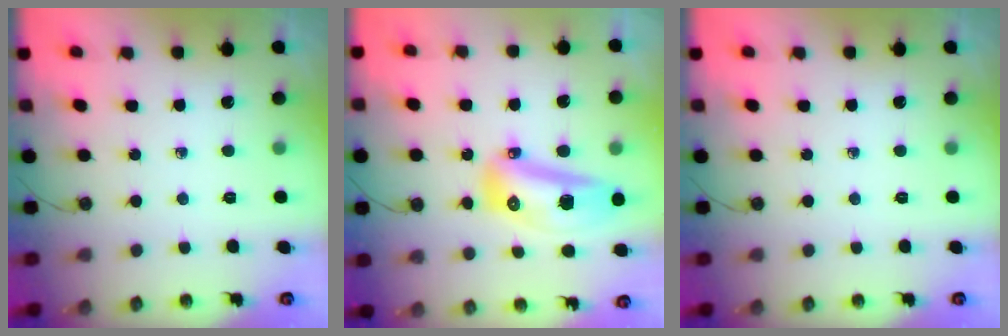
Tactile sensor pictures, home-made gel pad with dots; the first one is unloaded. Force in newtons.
{"total": 14.3, "press": 14.0, "slide": 3.3}
{"total": 0.0}